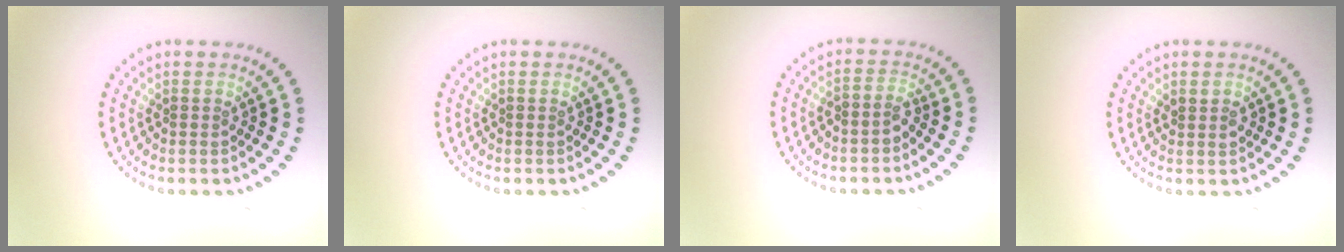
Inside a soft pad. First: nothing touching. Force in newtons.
{"total": 0.0}
{"total": 1.6, "press": 1.2, "slide": 1.0}
{"total": 1.2, "press": 1.0, "slide": 0.6}